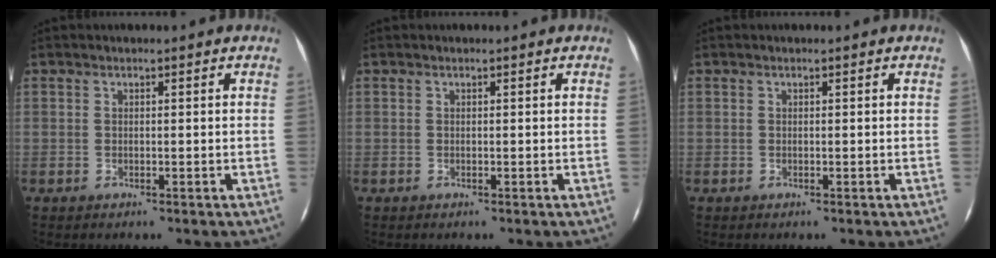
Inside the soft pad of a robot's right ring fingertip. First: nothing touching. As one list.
[{"total": 0.0}, {"total": 0.0}]